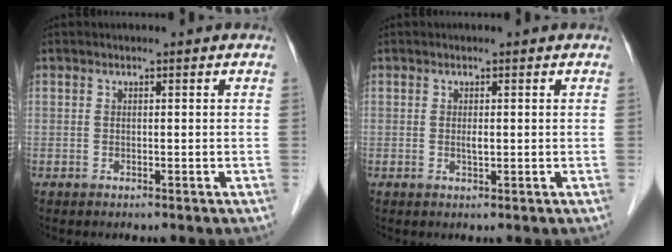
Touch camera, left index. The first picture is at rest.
{"total": 0.9, "force": [-0.1, 0.2, 0.8], "torque": [-0.017, -0.006, -0.003]}